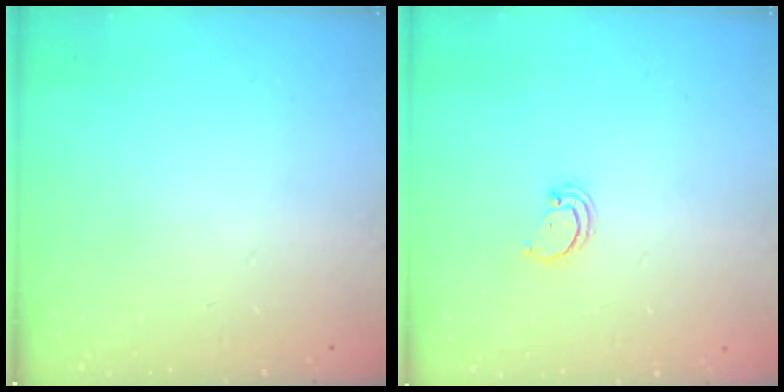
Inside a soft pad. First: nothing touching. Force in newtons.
{"total": 2.2, "press": 2.2, "slide": 0.2}